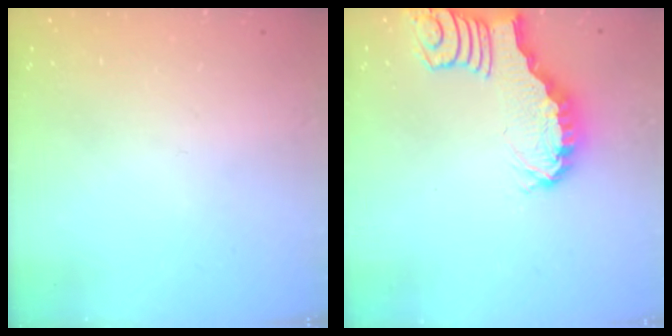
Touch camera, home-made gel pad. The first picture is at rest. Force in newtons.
{"total": 2.5, "press": 2.4, "slide": 0.5}